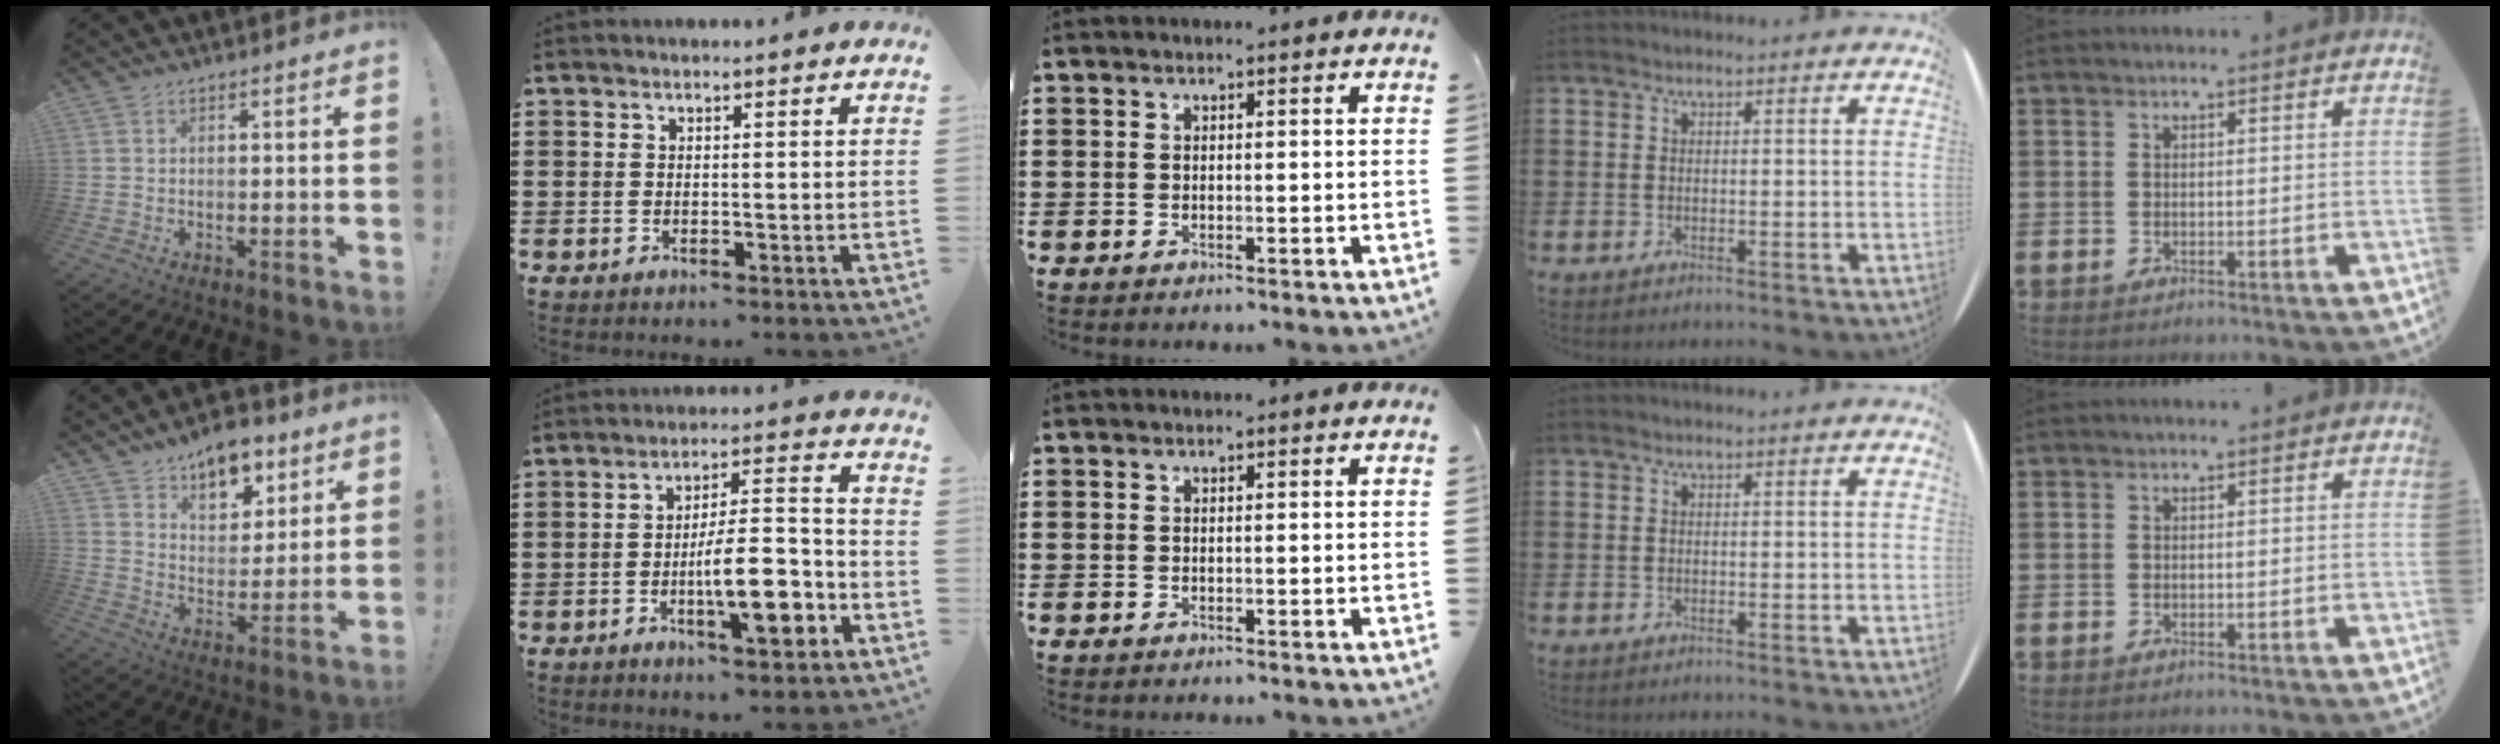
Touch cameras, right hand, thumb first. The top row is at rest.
{"thumb": {"total": 12.0, "force": [8.5, 6.7, 5.2], "torque": [-0.062, -0.057, 0.156]}, "index": {"total": 11.0, "force": [-3.7, 3.2, 9.8], "torque": [-0.156, -0.002, -0.068]}}